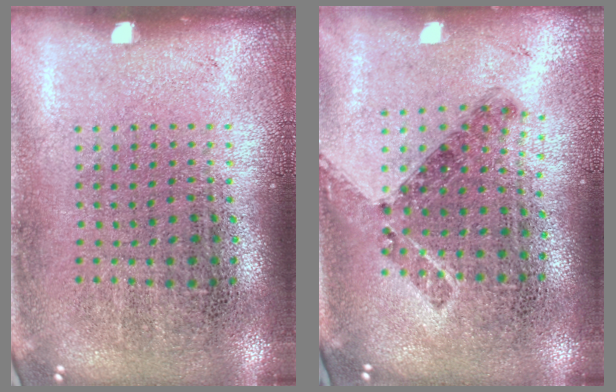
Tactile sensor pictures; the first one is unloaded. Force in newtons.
{"total": 0.7, "press": 0.7, "slide": 0.3}